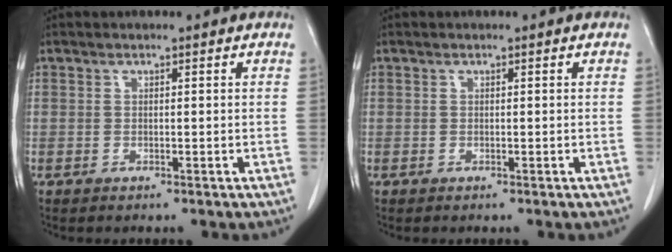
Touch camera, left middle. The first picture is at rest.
{"total": 0.0}